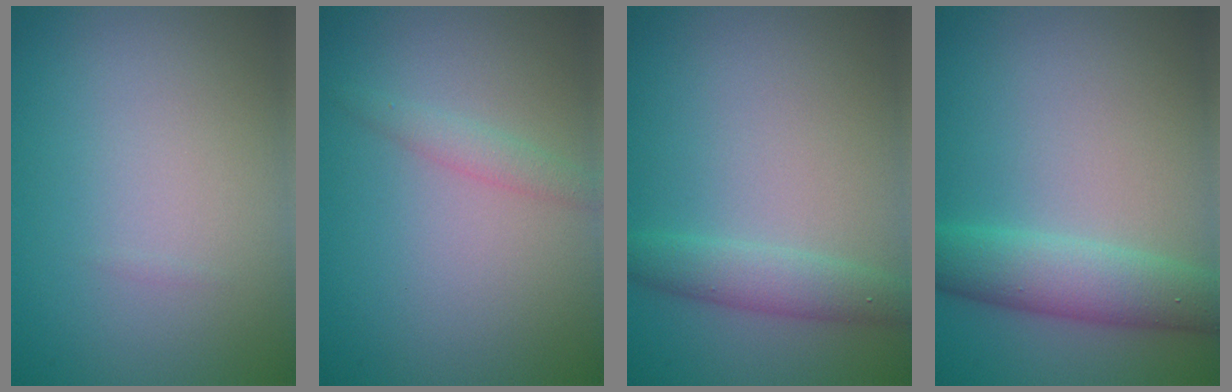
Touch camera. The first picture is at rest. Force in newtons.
{"total": 1.4, "press": 1.4, "slide": 0.0}
{"total": 2.6, "press": 2.6, "slide": 0.1}
{"total": 4.7, "press": 4.7, "slide": 0.2}